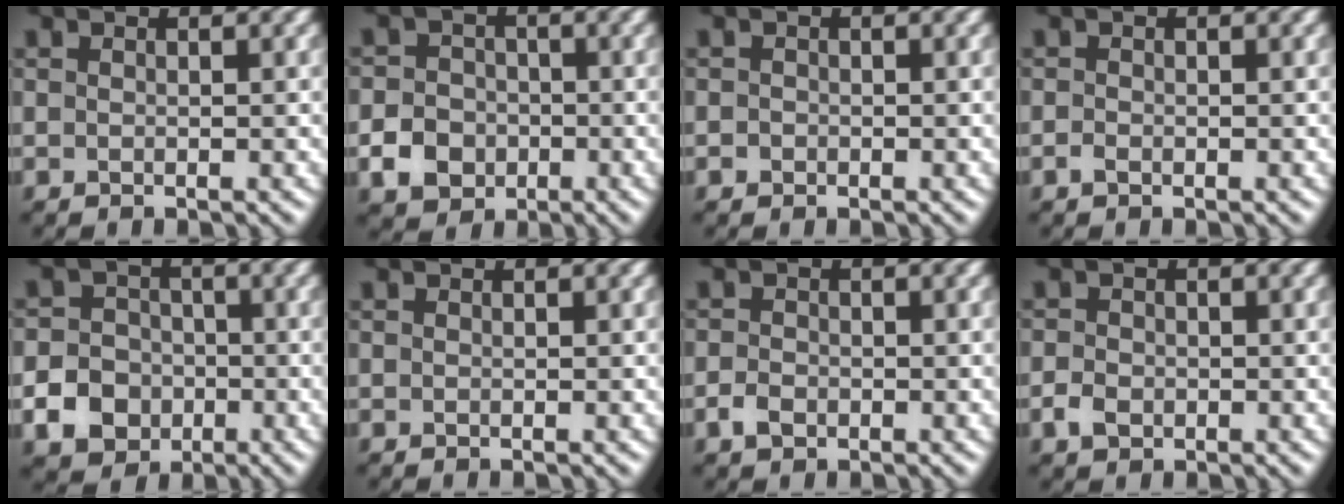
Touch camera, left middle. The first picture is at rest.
{"total": 4.6, "force": [-2.3, 3.7, 1.4], "torque": [-0.013, -0.003, -0.057]}
{"total": 0.6, "force": [-0.4, 0.3, -0.1], "torque": [0.008, -0.002, -0.009]}
{"total": 0.7, "force": [-0.7, 0.0, -0.1], "torque": [0.000, -0.002, -0.011]}
{"total": 7.2, "force": [-3.6, 6.0, 1.7], "torque": [-0.029, -0.022, -0.082]}
{"total": 0.0}
{"total": 1.6, "force": [-1.2, 0.9, 0.5], "torque": [-0.007, 0.000, -0.025]}
{"total": 1.7, "force": [-1.2, 1.1, 0.6], "torque": [-0.010, -0.001, -0.023]}